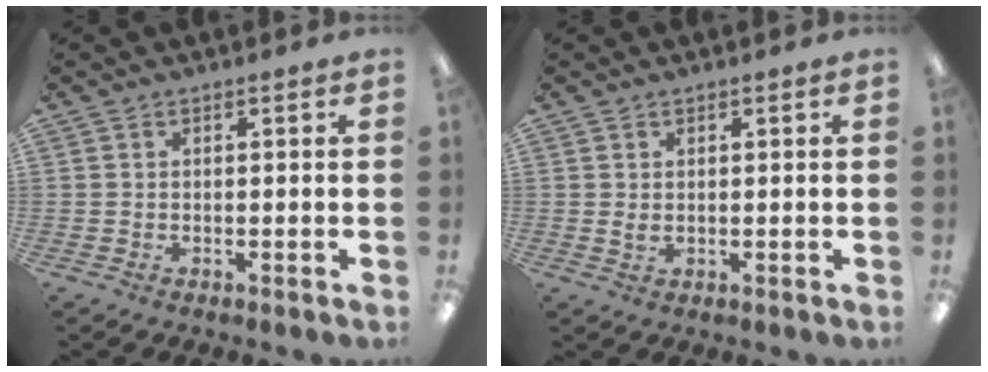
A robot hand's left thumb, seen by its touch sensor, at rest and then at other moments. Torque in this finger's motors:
{"motor_torque": [-0.07, 0.04, 0.08, -0.11, 0.03]}